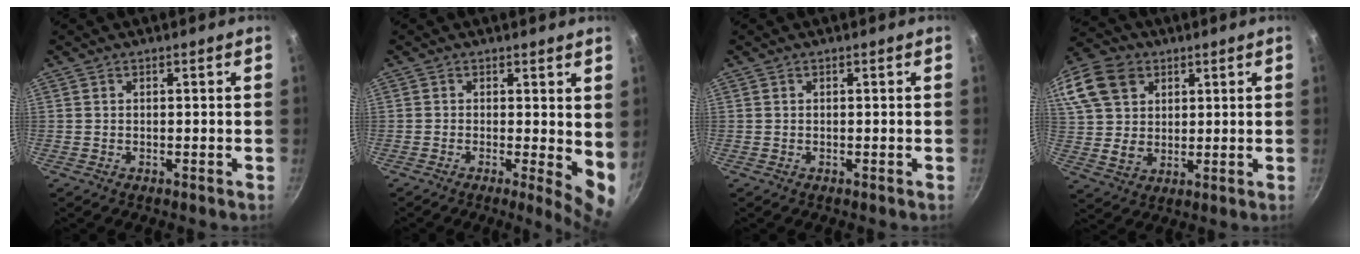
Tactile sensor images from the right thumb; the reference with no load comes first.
{"total": 6.1, "force": [0.2, 2.0, 5.7], "torque": [-0.068, -0.016, 0.001]}
{"total": 0.0}
{"total": 21.5, "force": [9.3, 16.2, 10.7], "torque": [-0.246, 0.025, 0.176]}